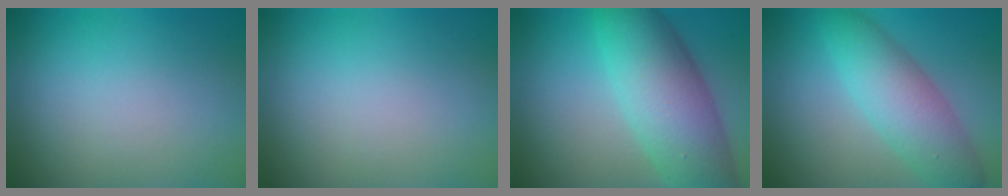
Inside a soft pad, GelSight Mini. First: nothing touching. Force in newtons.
{"total": 0.0}
{"total": 9.6, "press": 9.6, "slide": 0.4}
{"total": 5.8, "press": 5.8, "slide": 0.2}